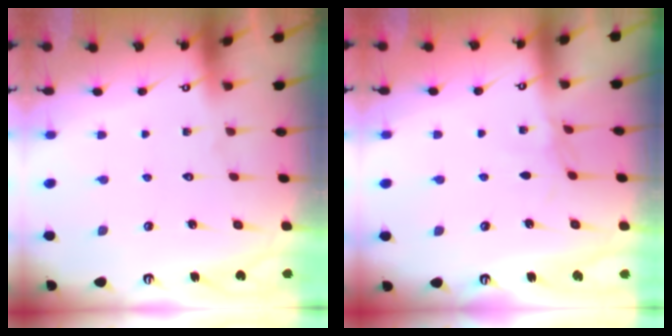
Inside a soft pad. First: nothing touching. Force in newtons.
{"total": 2.8, "press": 2.7, "slide": 0.4}